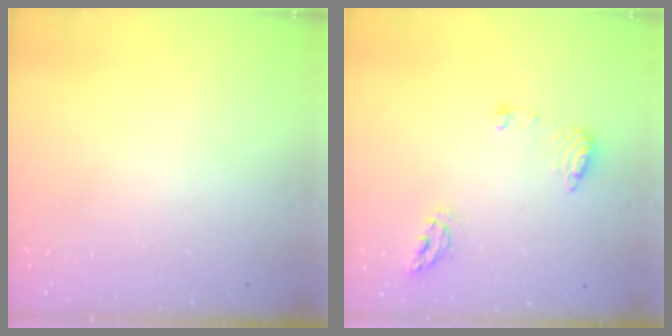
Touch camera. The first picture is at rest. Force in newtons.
{"total": 8.1, "press": 8.1, "slide": 0.9}